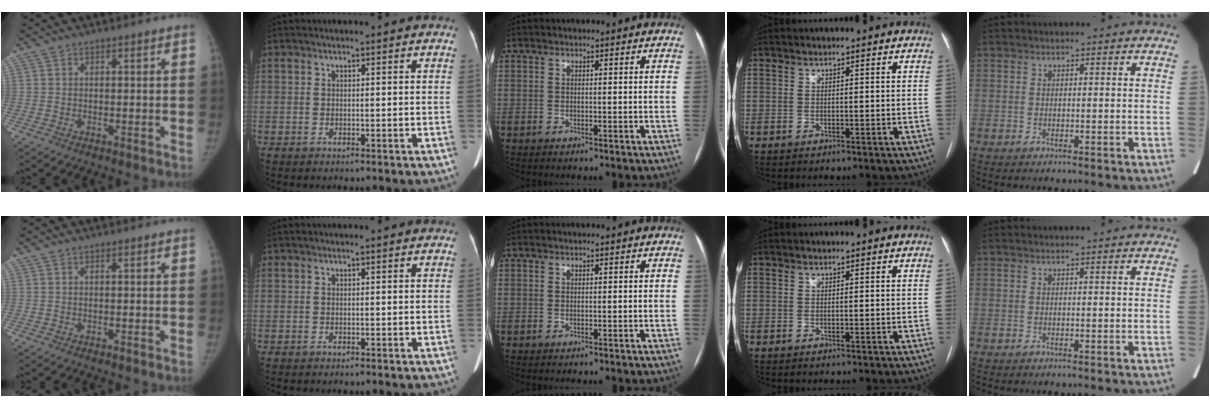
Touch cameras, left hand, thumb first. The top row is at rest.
{}